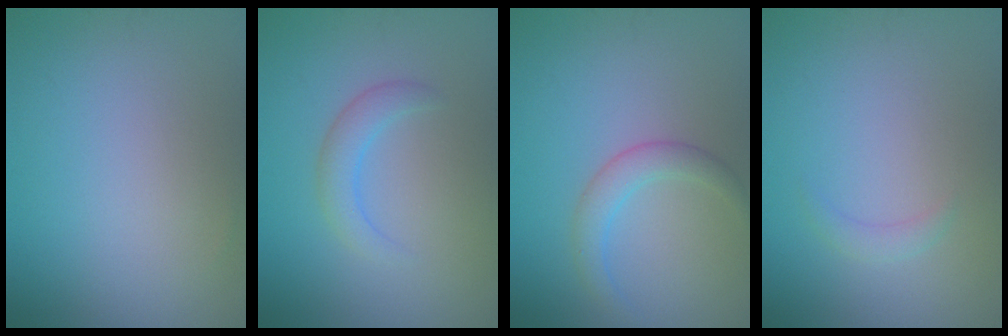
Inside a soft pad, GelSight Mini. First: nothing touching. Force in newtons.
{"total": 2.1, "press": 2.1, "slide": 0.2}
{"total": 2.4, "press": 2.4, "slide": 0.1}
{"total": 1.0, "press": 1.0, "slide": 0.1}